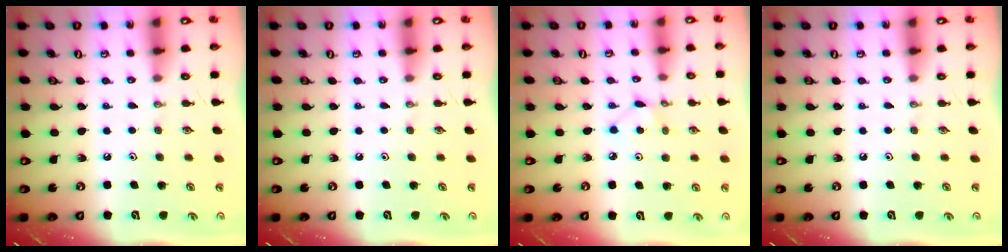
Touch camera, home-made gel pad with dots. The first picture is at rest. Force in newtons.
{"total": 0.0}
{"total": 2.8, "press": 2.8, "slide": 0.3}
{"total": 0.0}